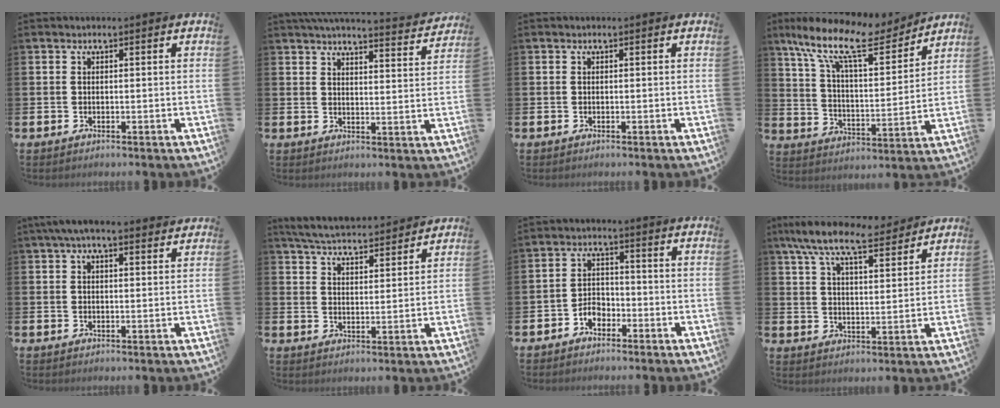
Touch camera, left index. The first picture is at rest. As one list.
[{"total": 4.8, "force": [4.7, 0.1, 0.8], "torque": [-0.014, -0.038, 0.077]}, {"total": 0.0}, {"total": 13.4, "force": [10.4, 4.4, 7.2], "torque": [-0.156, -0.063, 0.174]}, {"total": 4.1, "force": [3.4, 0.8, 2.1], "torque": [-0.041, -0.004, 0.060]}, {"total": 5.6, "force": [5.5, 0.5, 0.7], "torque": [-0.034, -0.035, 0.097]}, {"total": 3.0, "force": [-2.2, 1.8, 0.8], "torque": [-0.021, 0.009, -0.047]}, {"total": 9.4, "force": [8.3, 2.1, 3.9], "torque": [-0.089, -0.047, 0.143]}]